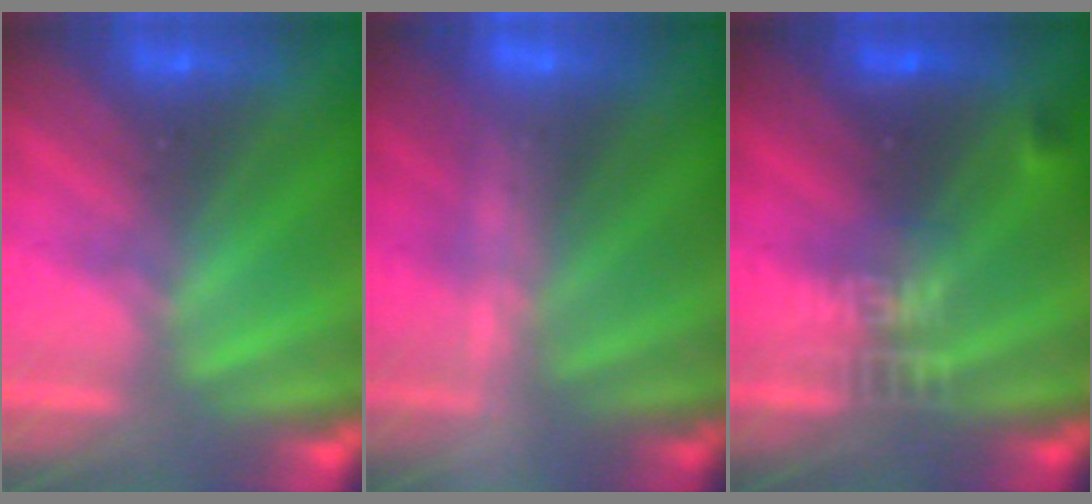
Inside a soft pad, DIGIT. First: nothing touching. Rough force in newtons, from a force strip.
{"total": 2.2}
{"total": 3.3}